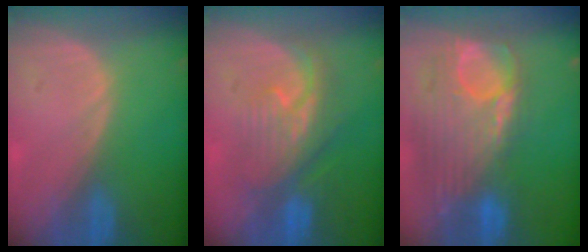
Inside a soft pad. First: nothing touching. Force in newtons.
{"total": 8.0, "press": 7.8, "slide": 1.9}
{"total": 12.7, "press": 10.7, "slide": 6.9}